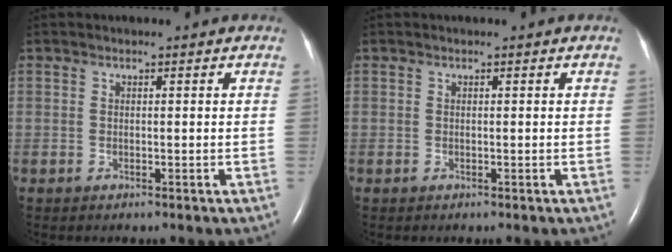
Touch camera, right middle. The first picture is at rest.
{"total": 0.0}